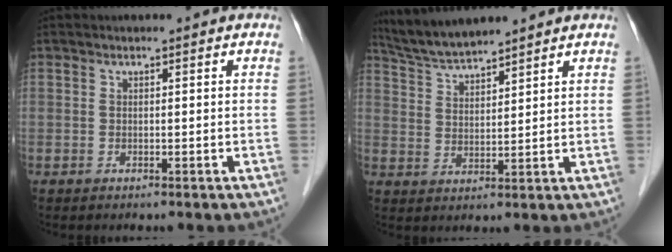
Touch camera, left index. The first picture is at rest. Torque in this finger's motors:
{"motor_torque": [-0.12, -0.24, 0.04, 0.02]}